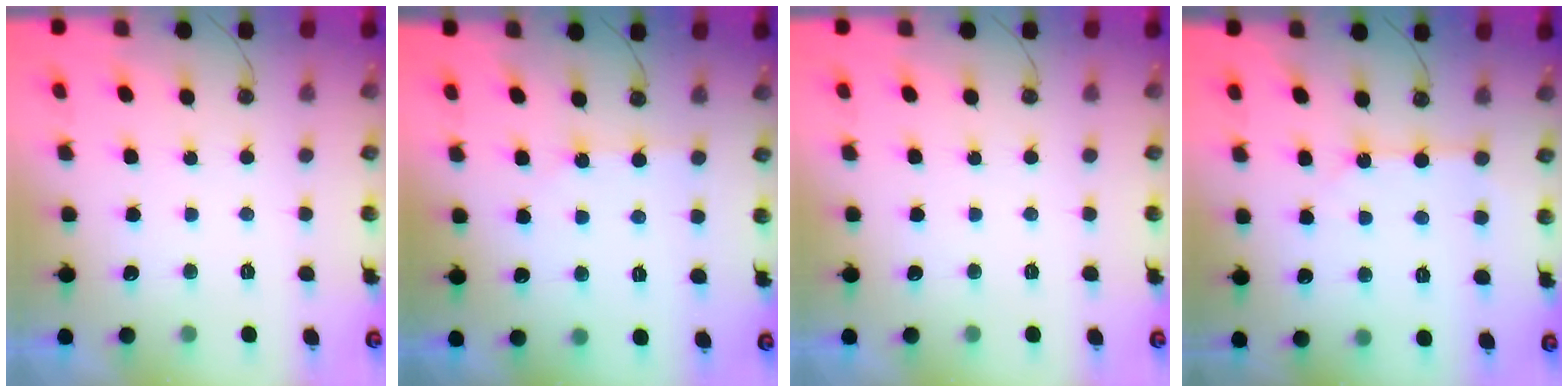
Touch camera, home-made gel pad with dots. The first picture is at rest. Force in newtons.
{"total": 2.9, "press": 2.8, "slide": 0.5}
{"total": 0.0}
{"total": 3.9, "press": 3.9, "slide": 0.4}